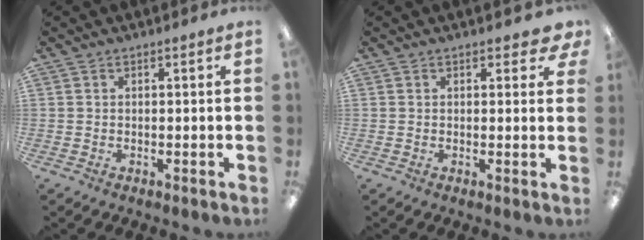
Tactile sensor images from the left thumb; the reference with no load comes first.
{"total": 2.6, "force": [1.6, 1.5, 1.5], "torque": [-0.008, -0.003, 0.024]}